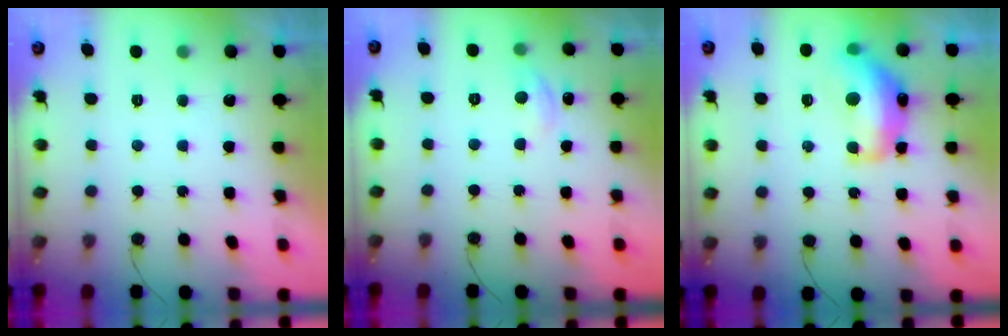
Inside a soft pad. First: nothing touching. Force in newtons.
{"total": 6.3, "press": 6.3, "slide": 0.9}
{"total": 14.5, "press": 14.4, "slide": 1.1}